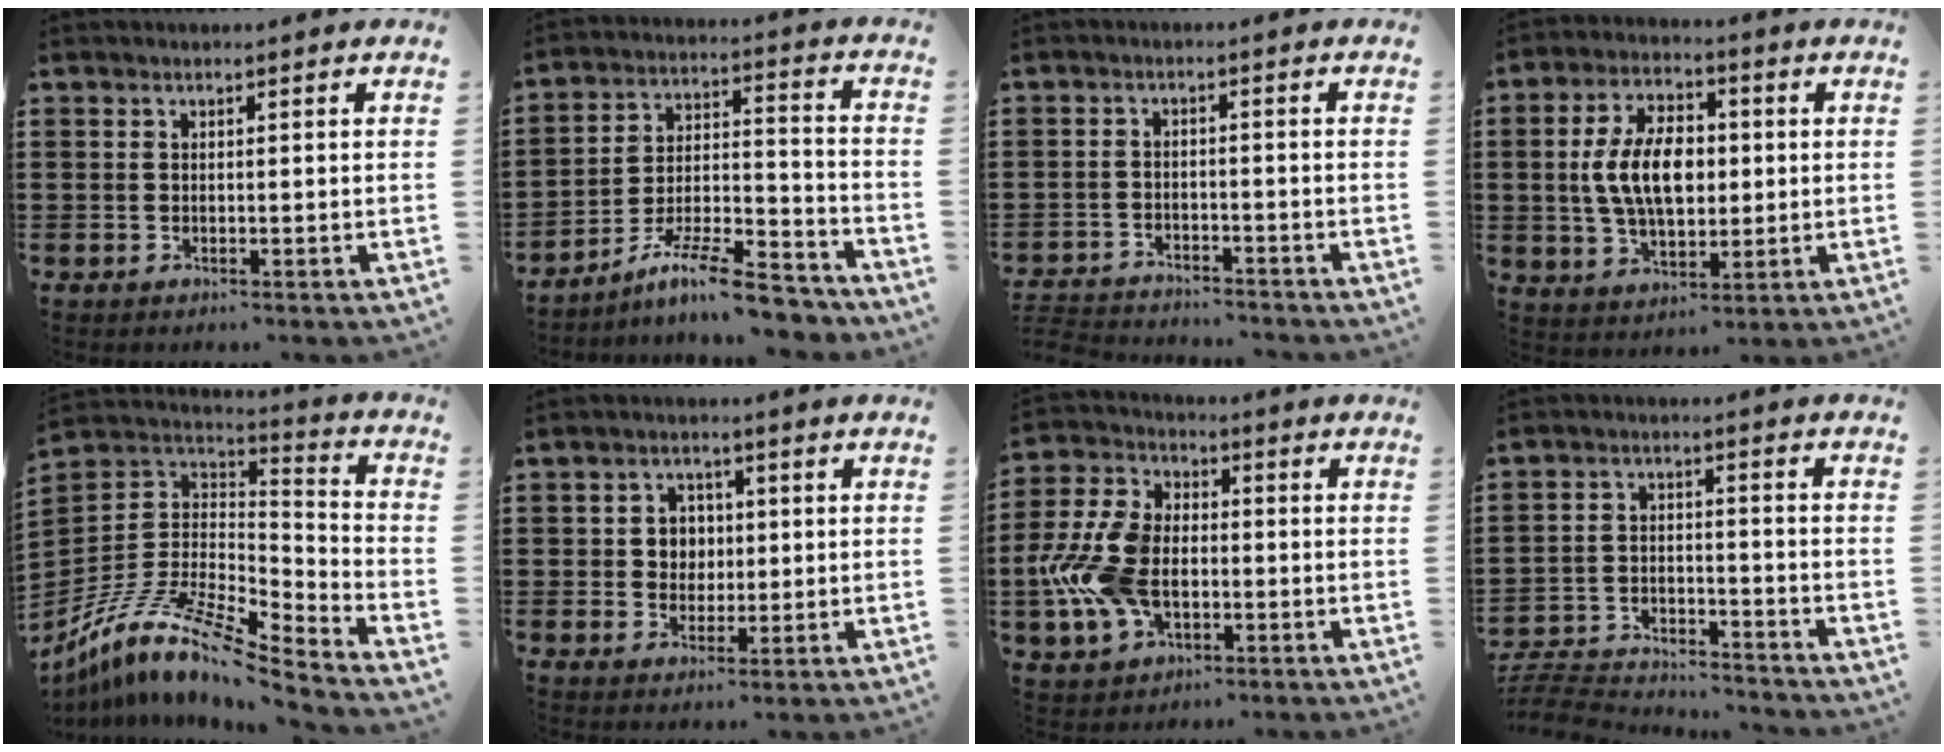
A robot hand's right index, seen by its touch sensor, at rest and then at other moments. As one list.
[{"total": 11.0, "force": [-9.1, 1.7, 6.0], "torque": [-0.098, 0.026, -0.175]}, {"total": 3.1, "force": [-3.1, 0.2, -0.2], "torque": [-0.003, -0.002, -0.068]}, {"total": 9.9, "force": [0.3, 5.9, 8.0], "torque": [-0.165, 0.013, 0.001]}, {"total": 11.4, "force": [-8.3, 2.6, 7.3], "torque": [-0.164, 0.001, -0.170]}, {"total": 3.9, "force": [0.3, 3.7, 1.3], "torque": [-0.033, 0.010, 0.000]}, {"total": 11.9, "force": [-2.2, 7.4, 9.0], "torque": [-0.223, -0.003, -0.041]}, {"total": 5.9, "force": [-5.8, 0.8, 1.1], "torque": [-0.033, 0.004, -0.119]}]